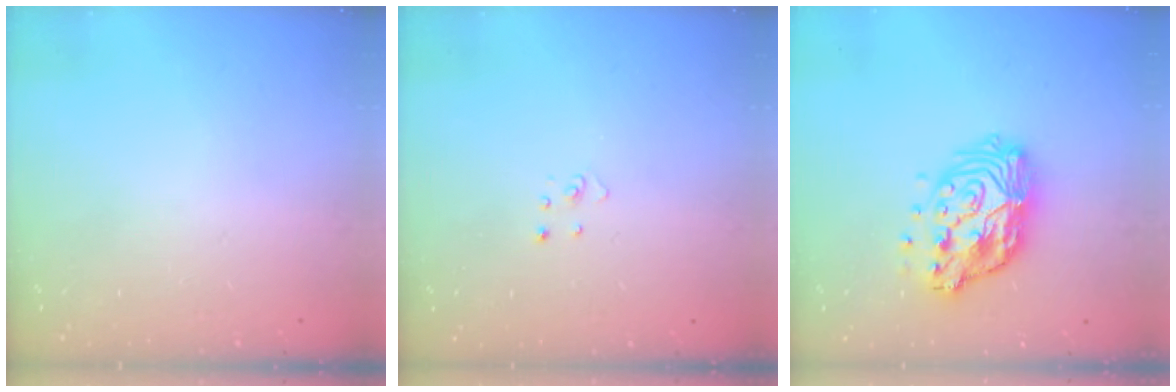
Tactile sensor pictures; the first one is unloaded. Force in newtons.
{"total": 2.2, "press": 2.2, "slide": 0.2}
{"total": 15.5, "press": 15.5, "slide": 1.3}